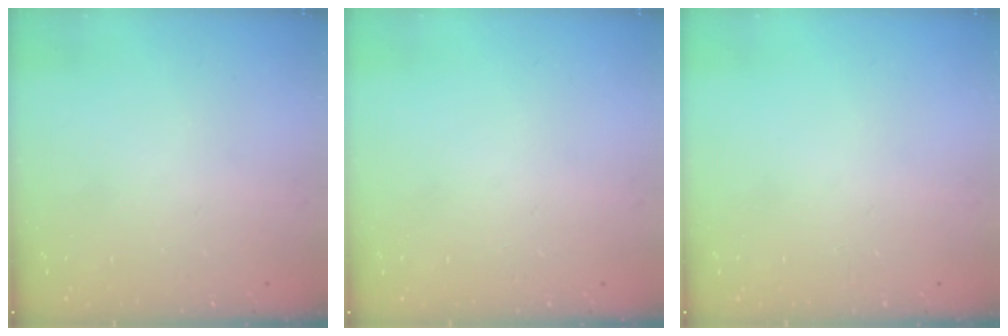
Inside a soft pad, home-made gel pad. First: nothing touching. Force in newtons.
{"total": 0.0}
{"total": 0.0}